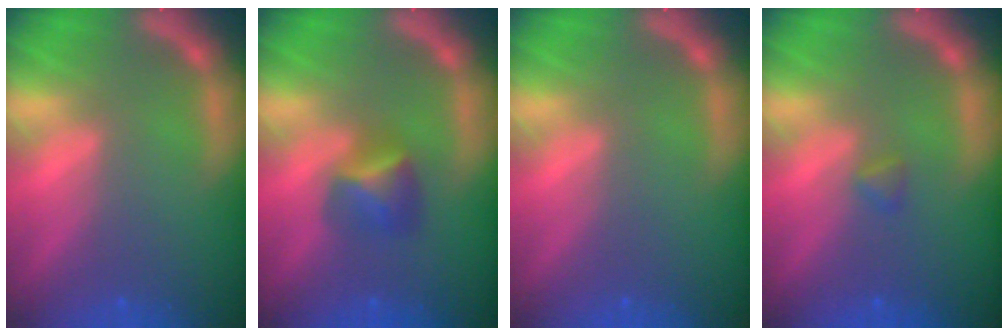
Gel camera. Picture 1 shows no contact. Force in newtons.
{"total": 2.9}
{"total": 0.0}
{"total": 0.9}